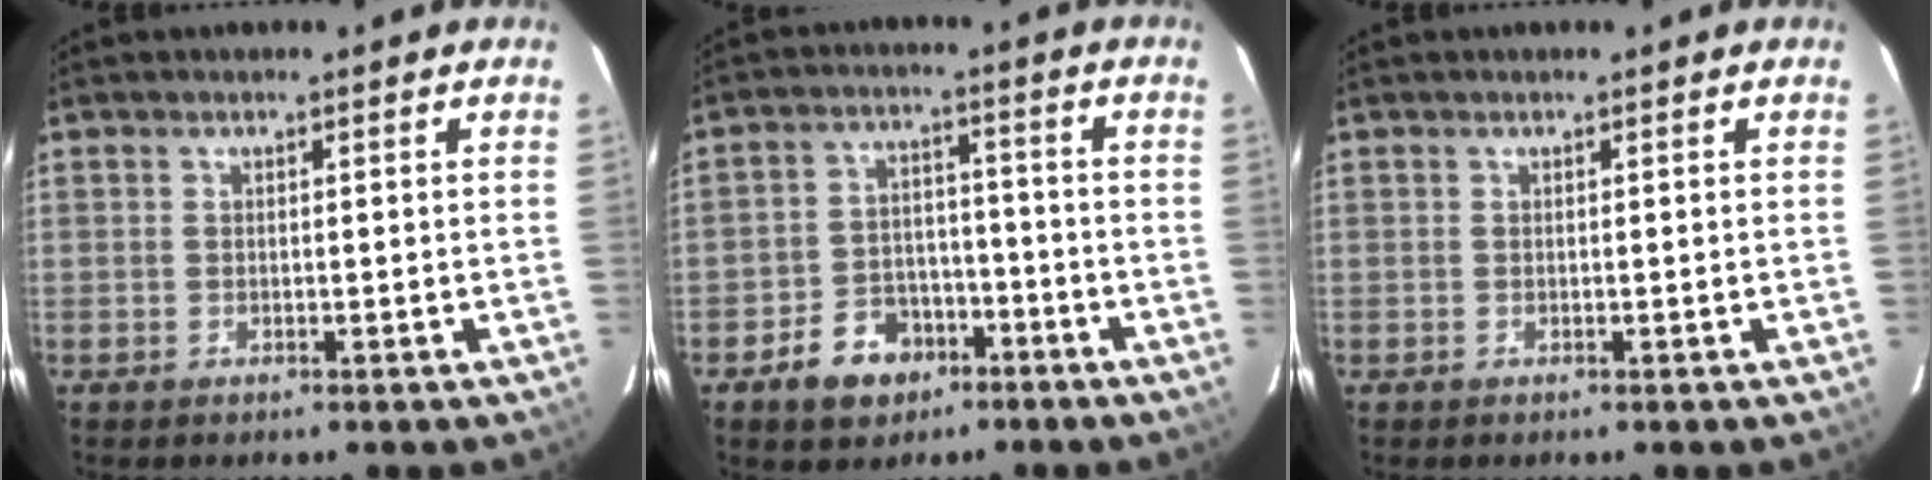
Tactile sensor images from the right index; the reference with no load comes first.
{"total": 9.0, "force": [-5.3, 6.4, 3.4], "torque": [-0.088, 0.025, -0.072]}
{"total": 0.0}